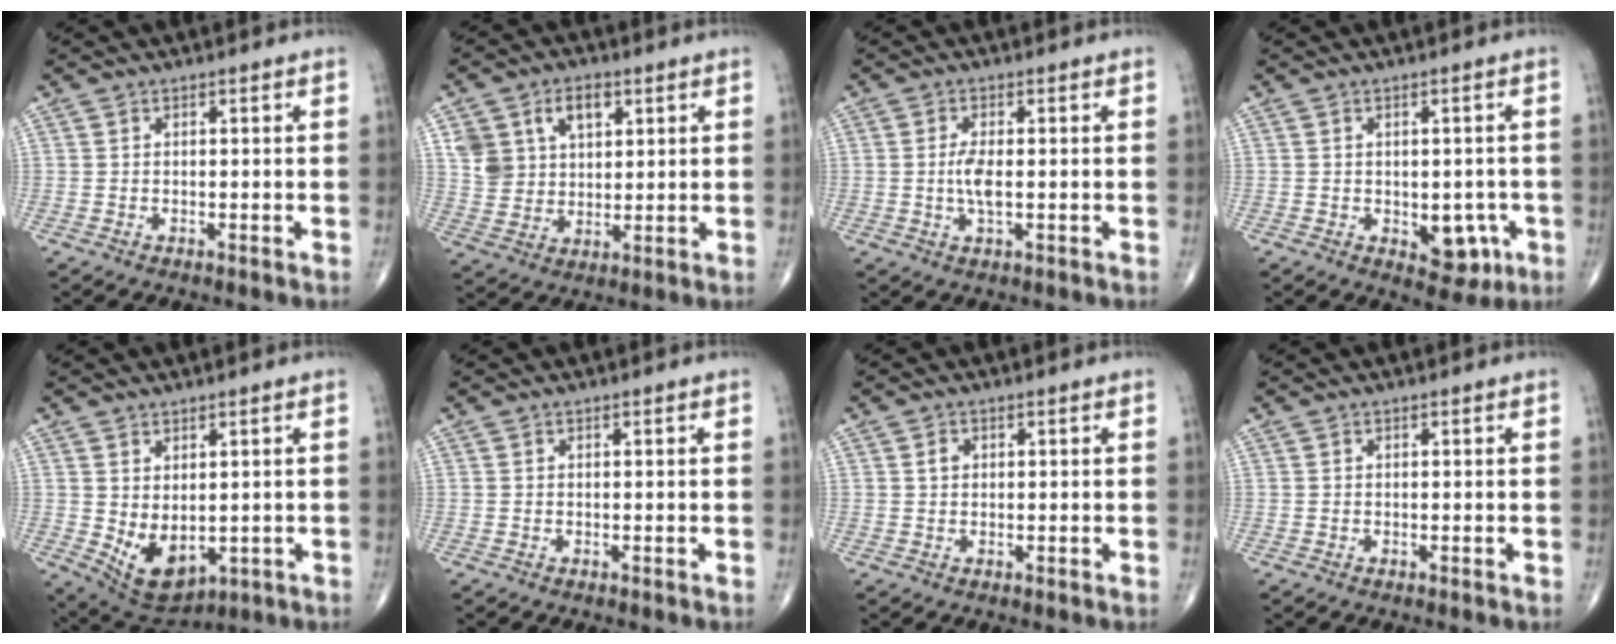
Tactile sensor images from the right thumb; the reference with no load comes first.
{"total": 10.3, "force": [4.2, 7.5, 5.8], "torque": [-0.071, -0.010, 0.085]}
{"total": 3.8, "force": [-0.2, 1.3, 3.5], "torque": [-0.079, -0.004, -0.005]}
{"total": 6.7, "force": [-1.9, 4.3, 4.9], "torque": [-0.026, 0.005, -0.014]}
{"total": 8.7, "force": [-0.7, 5.2, 6.9], "torque": [-0.100, -0.009, 0.015]}
{"total": 0.0}
{"total": 1.5, "force": [0.4, 1.2, 0.8], "torque": [-0.010, 0.003, 0.006]}
{"total": 0.0}